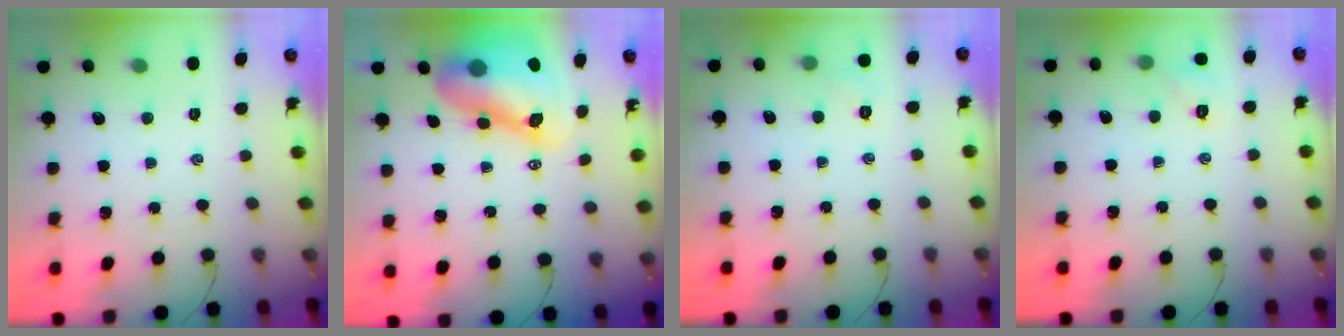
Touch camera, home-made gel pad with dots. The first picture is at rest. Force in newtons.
{"total": 12.3, "press": 11.7, "slide": 3.7}
{"total": 4.5, "press": 4.3, "slide": 1.2}
{"total": 5.9, "press": 5.6, "slide": 1.7}